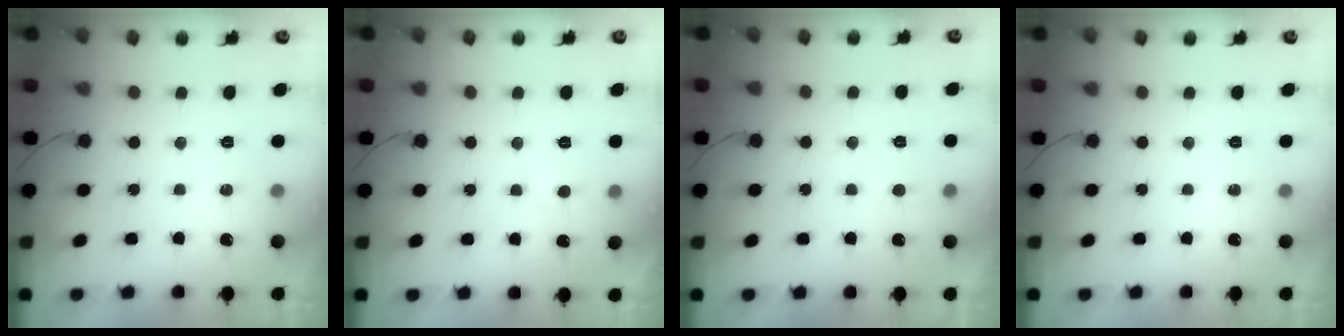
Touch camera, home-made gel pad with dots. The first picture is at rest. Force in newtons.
{"total": 2.8, "press": 2.8, "slide": 0.1}
{"total": 1.6, "press": 1.6, "slide": 0.2}
{"total": 0.0}